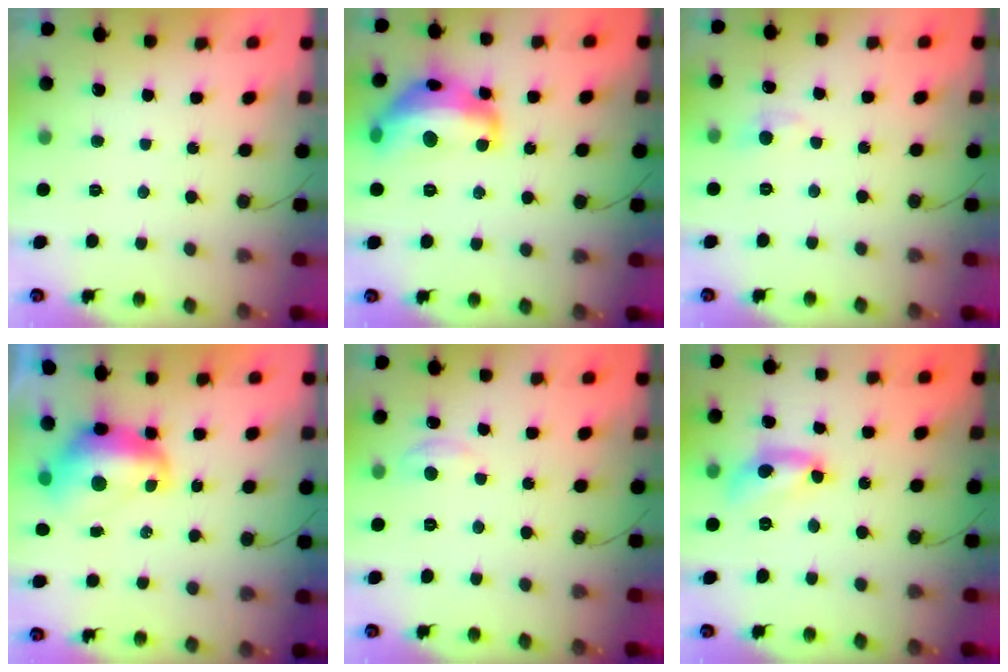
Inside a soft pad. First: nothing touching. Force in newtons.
{"total": 17.5, "press": 17.5, "slide": 1.0}
{"total": 5.6, "press": 5.5, "slide": 0.7}
{"total": 9.6, "press": 9.5, "slide": 0.9}
{"total": 2.7, "press": 2.7, "slide": 0.3}
{"total": 11.2, "press": 11.2, "slide": 0.7}